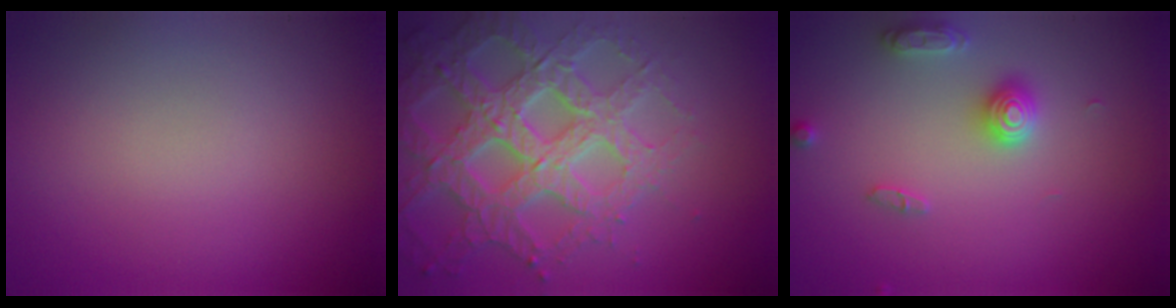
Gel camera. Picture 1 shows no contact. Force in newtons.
{"total": 6.9, "press": 6.7, "slide": 1.8}
{"total": 2.8, "press": 2.8, "slide": 0.3}